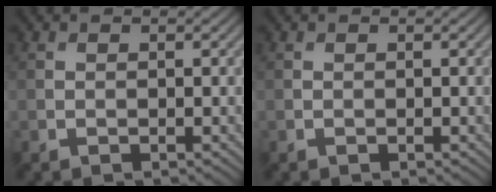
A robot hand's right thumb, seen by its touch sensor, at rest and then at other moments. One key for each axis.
{"total": 0.0}